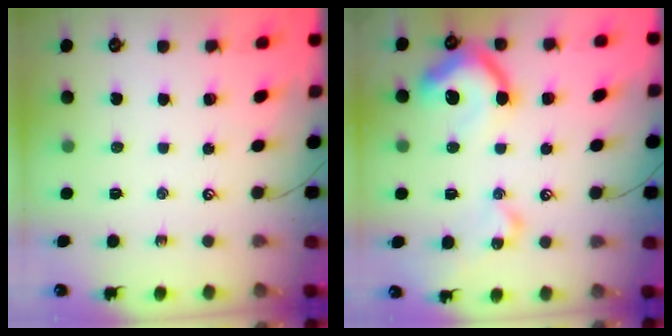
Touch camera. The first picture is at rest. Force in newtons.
{"total": 15.3, "press": 15.2, "slide": 1.8}